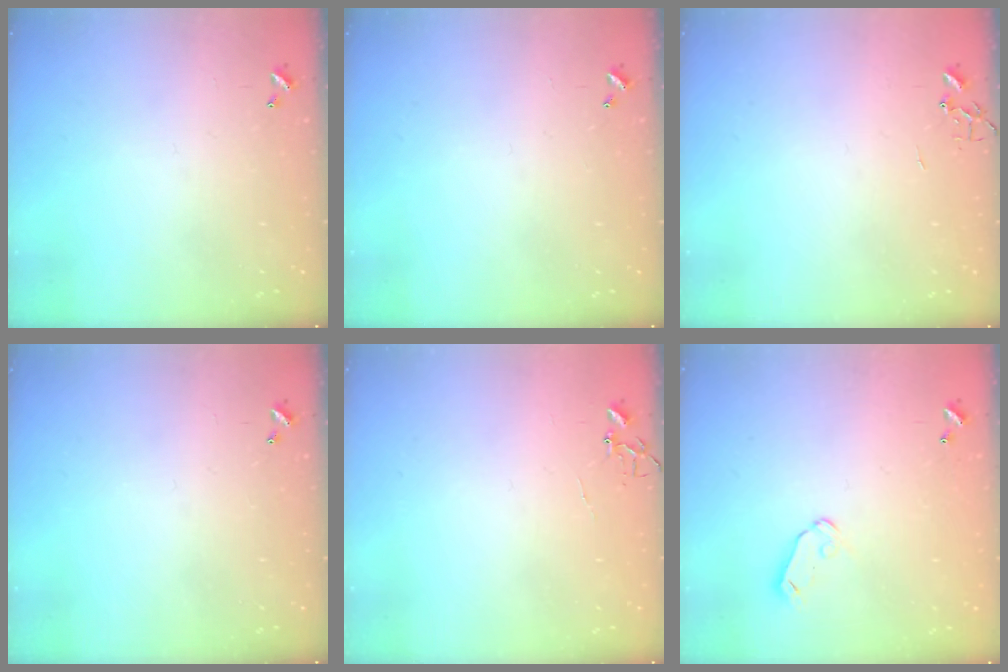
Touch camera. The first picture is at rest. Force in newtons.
{"total": 0.0}
{"total": 0.0}
{"total": 0.0}
{"total": 4.3, "press": 4.3, "slide": 0.3}
{"total": 5.8, "press": 5.8, "slide": 0.5}